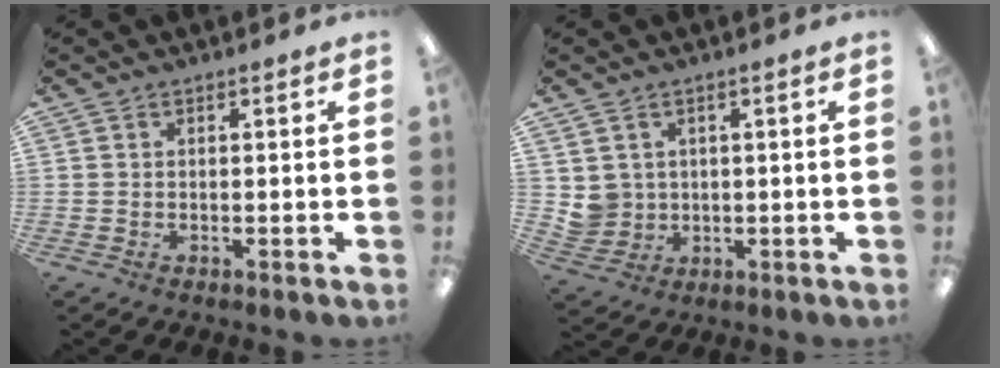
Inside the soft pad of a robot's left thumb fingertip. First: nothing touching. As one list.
[{"total": 4.4, "force": [1.9, 4.0, -0.1], "torque": [-0.010, -0.006, 0.038]}]